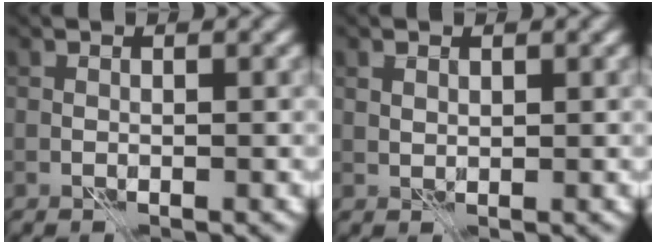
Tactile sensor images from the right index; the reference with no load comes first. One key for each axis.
{"total": 0.8, "fx": 0.6, "fy": 0.5, "fz": 0.3, "tx": -0.009, "ty": 0.000, "tz": 0.012}